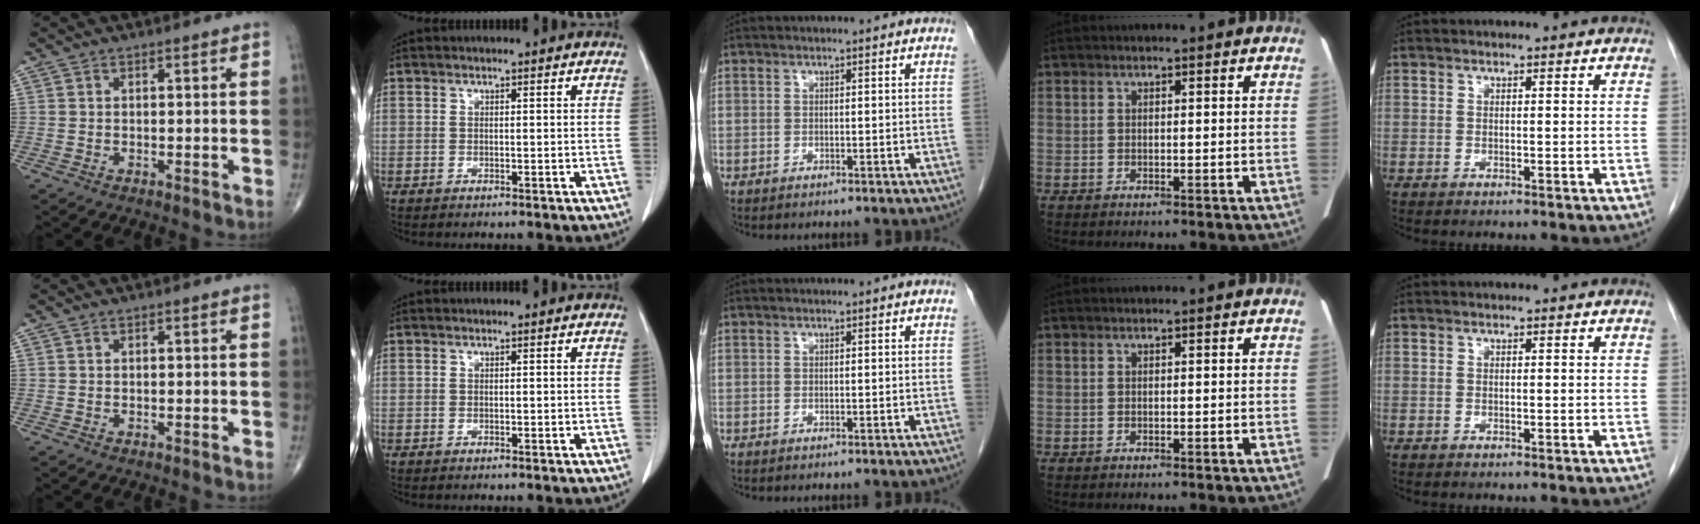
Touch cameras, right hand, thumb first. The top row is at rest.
{}